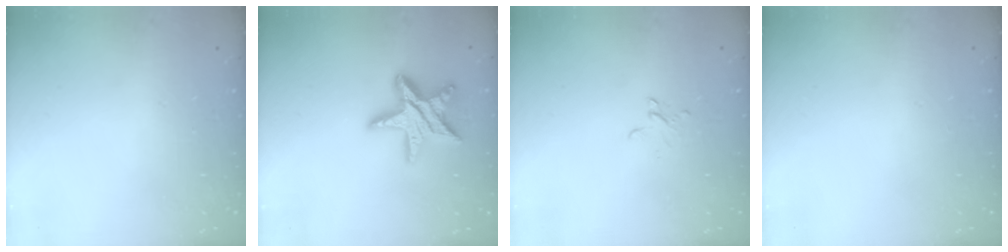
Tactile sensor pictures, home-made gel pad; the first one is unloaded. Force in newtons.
{"total": 15.4, "press": 15.4, "slide": 1.3}
{"total": 2.6, "press": 2.6, "slide": 0.2}
{"total": 0.0}